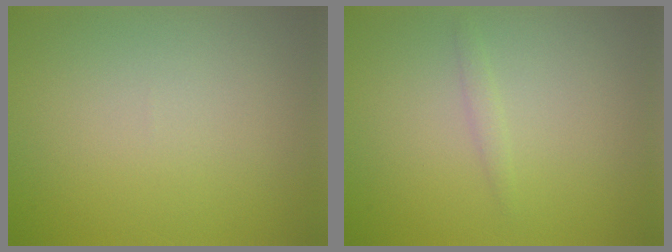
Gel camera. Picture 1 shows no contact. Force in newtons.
{"total": 0.8, "press": 0.8, "slide": 0.0}